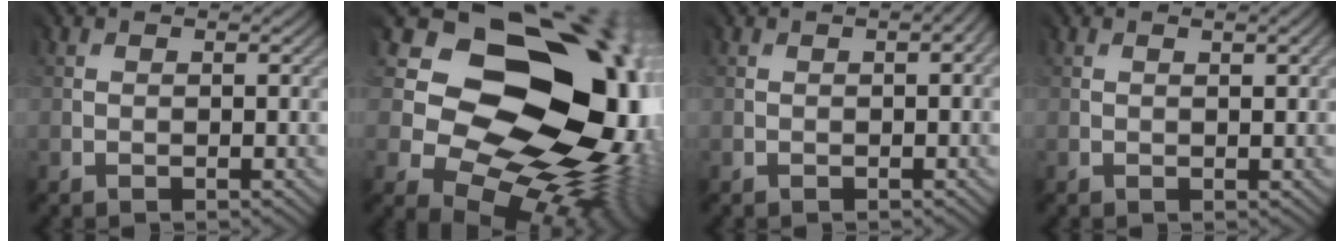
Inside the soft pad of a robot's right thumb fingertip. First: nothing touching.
{"total": 19.9, "force": [1.0, 16.3, 11.3], "torque": [-0.169, -0.011, 0.040]}
{"total": 0.7, "force": [-0.7, -0.3, 0.1], "torque": [0.003, 0.002, -0.009]}
{"total": 0.0}